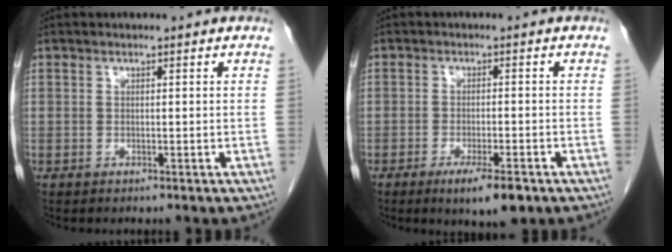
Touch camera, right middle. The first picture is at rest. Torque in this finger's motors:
{"motor_torque": [0.63, -0.33, 0.06, 0.07]}